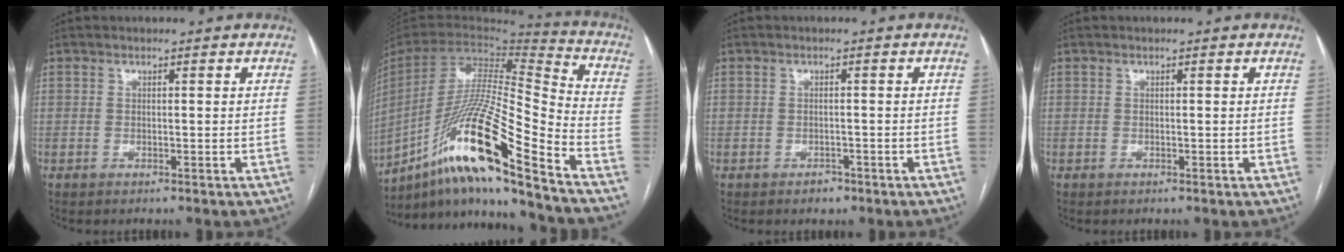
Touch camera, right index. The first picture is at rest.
{"total": 21.8, "force": [-14.4, 0.0, 16.4], "torque": [-0.323, -0.016, -0.269]}
{"total": 1.8, "force": [-1.2, 1.2, 0.5], "torque": [-0.008, 0.002, -0.014]}
{"total": 0.0}